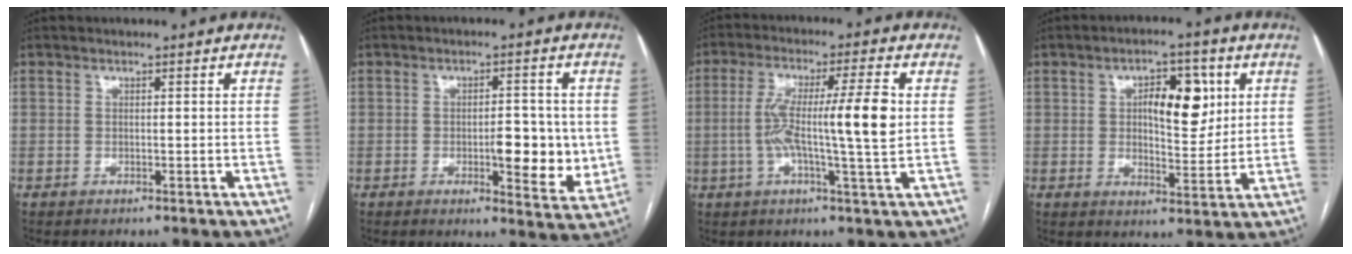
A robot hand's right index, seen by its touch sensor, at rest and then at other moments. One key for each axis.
{"total": 8.3, "fx": -0.8, "fy": 2.9, "fz": 7.8, "tx": -0.096, "ty": -0.005, "tz": -0.006}
{"total": 12.3, "fx": 0.3, "fy": 0.0, "fz": 12.3, "tx": -0.219, "ty": 0.014, "tz": -0.002}
{"total": 8.9, "fx": 2.6, "fy": 3.9, "fz": 7.5, "tx": -0.108, "ty": 0.011, "tz": 0.042}